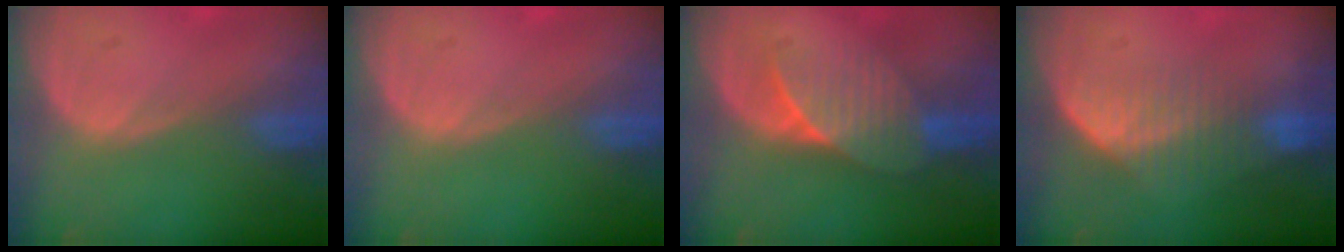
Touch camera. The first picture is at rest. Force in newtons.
{"total": 0.0}
{"total": 6.8, "press": 6.4, "slide": 2.3}
{"total": 7.4, "press": 6.3, "slide": 3.9}